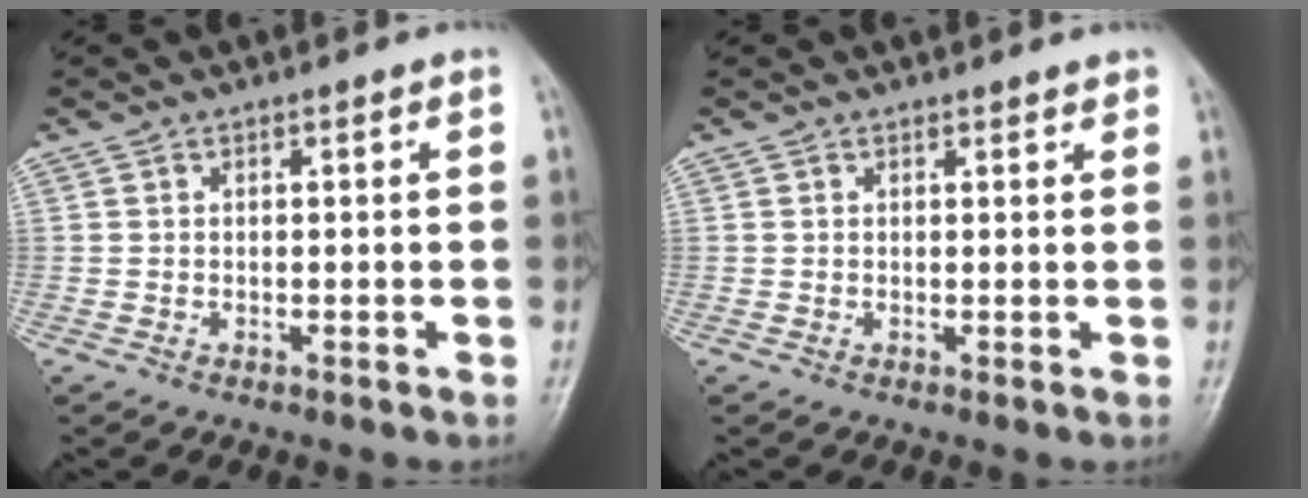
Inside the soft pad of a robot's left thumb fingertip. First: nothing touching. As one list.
[{"total": 1.2, "force": [1.0, 0.4, 0.4], "torque": [0.000, -0.003, 0.012]}]